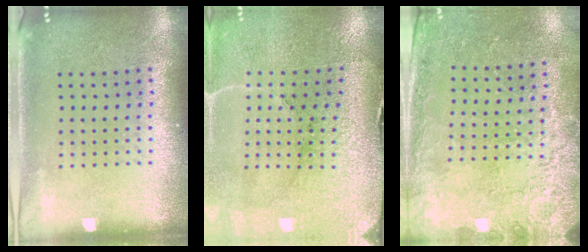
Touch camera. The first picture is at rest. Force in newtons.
{"total": 3.4, "press": 3.4, "slide": 0.3}
{"total": 2.6, "press": 2.3, "slide": 1.1}